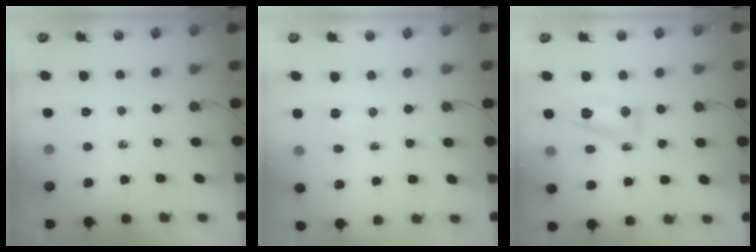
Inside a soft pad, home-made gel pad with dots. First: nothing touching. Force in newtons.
{"total": 3.8, "press": 3.8, "slide": 0.7}
{"total": 8.9, "press": 8.9, "slide": 0.4}